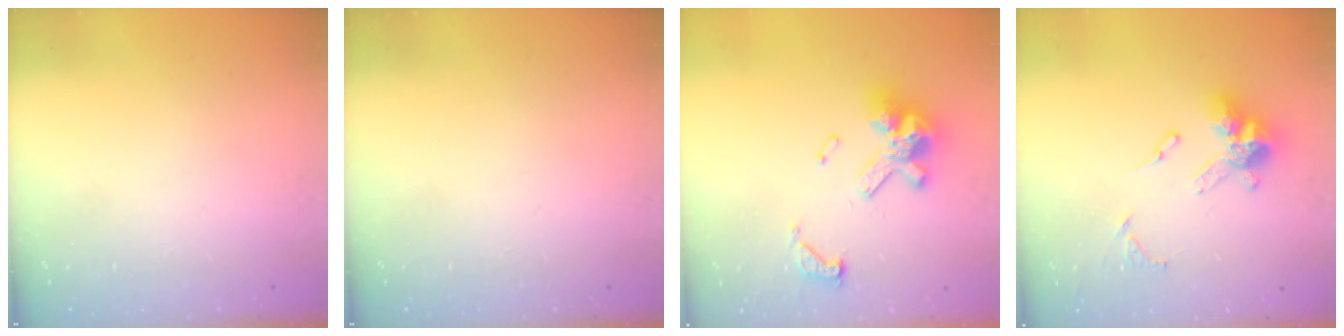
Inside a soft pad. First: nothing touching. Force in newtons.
{"total": 0.0}
{"total": 14.3, "press": 14.2, "slide": 1.7}
{"total": 14.2, "press": 14.1, "slide": 1.3}